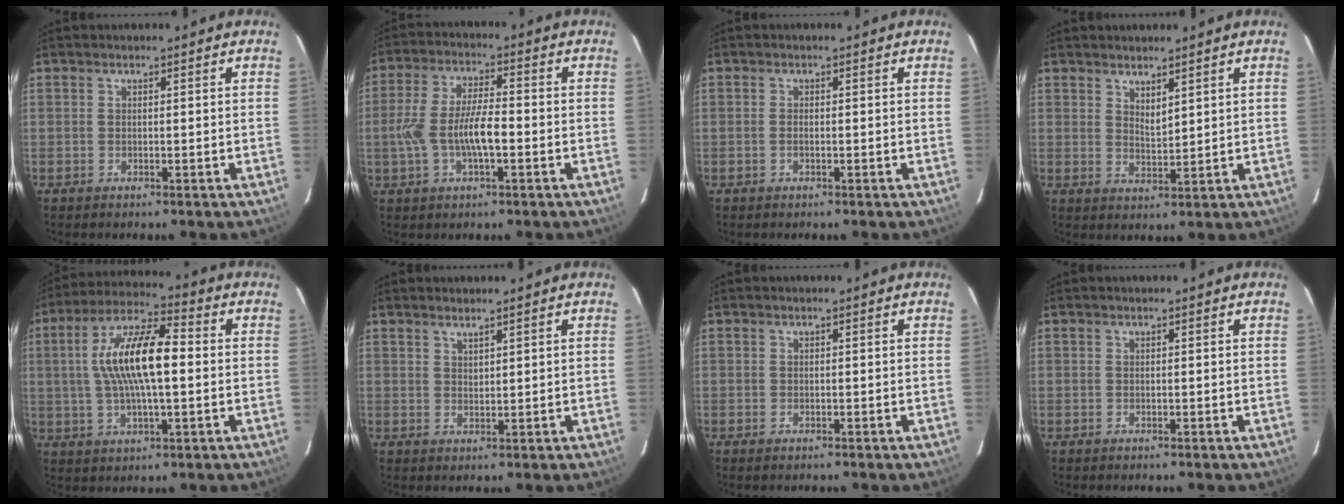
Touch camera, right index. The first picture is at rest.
{"total": 9.6, "force": [-2.1, 2.9, 8.9], "torque": [-0.180, 0.003, -0.037]}
{"total": 0.9, "force": [-0.3, 0.4, 0.7], "torque": [-0.015, 0.001, -0.006]}
{"total": 3.2, "force": [2.4, 1.0, 1.8], "torque": [-0.028, -0.005, 0.042]}
{"total": 14.3, "force": [0.9, 4.4, 13.6], "torque": [-0.258, 0.017, 0.012]}
{"total": 1.8, "force": [1.6, 0.4, 0.8], "torque": [-0.010, 0.001, 0.028]}
{"total": 0.6, "force": [-0.4, 0.3, 0.2], "torque": [-0.005, -0.003, -0.008]}
{"total": 0.0}